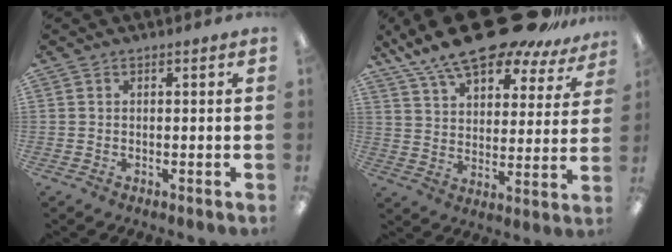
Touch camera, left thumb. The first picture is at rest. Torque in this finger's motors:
{"motor_torque": [0.79, 0.48, 1.54, -1.23, 0.11]}